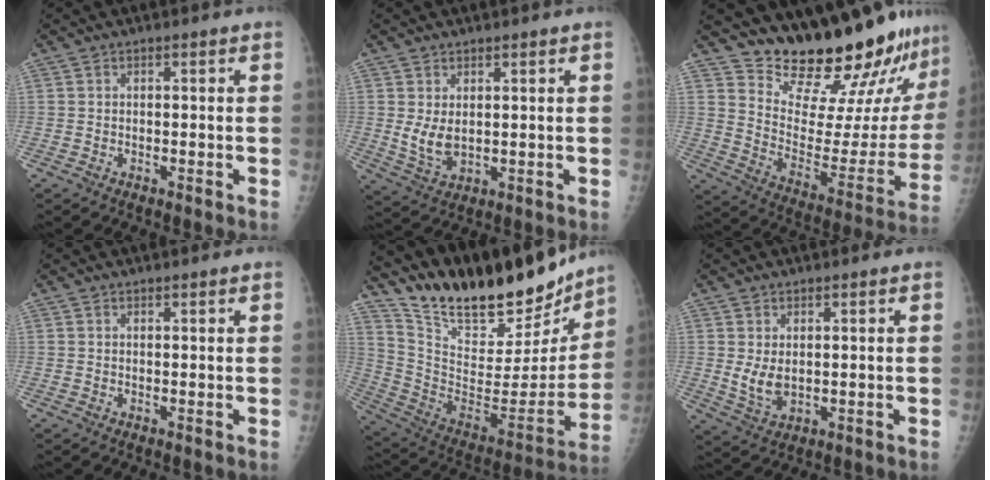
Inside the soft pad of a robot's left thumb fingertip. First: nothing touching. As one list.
[{"total": 4.7, "force": [1.0, 2.9, 3.6], "torque": [-0.061, -0.016, 0.030]}, {"total": 23.5, "force": [21.8, 4.1, 7.9], "torque": [-0.081, -0.187, 0.309]}, {"total": 0.7, "force": [0.6, 0.1, 0.3], "torque": [-0.003, -0.003, 0.010]}, {"total": 28.9, "force": [23.7, 10.4, 12.9], "torque": [-0.189, -0.091, 0.373]}, {"total": 4.4, "force": [0.9, 2.7, 3.3], "torque": [-0.056, -0.016, 0.027]}]